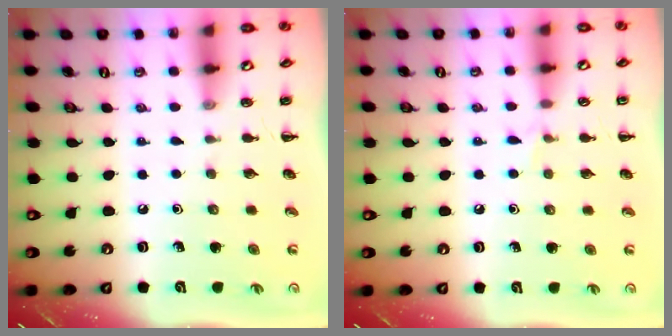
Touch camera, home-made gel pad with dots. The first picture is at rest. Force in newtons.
{"total": 4.1, "press": 4.0, "slide": 1.0}